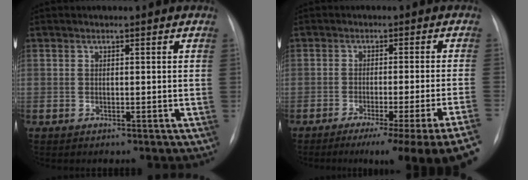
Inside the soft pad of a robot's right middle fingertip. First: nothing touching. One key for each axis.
{"total": 17.1, "fx": -13.2, "fy": -2.0, "fz": 10.6, "tx": -0.073, "ty": -0.028, "tz": -0.174}